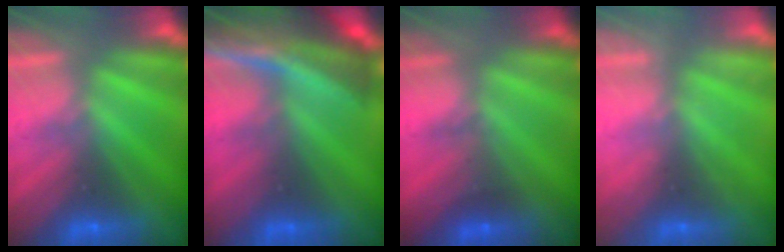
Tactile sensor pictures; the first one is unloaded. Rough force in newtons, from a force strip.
{"total": 9.8}
{"total": 1.7}
{"total": 2.1}